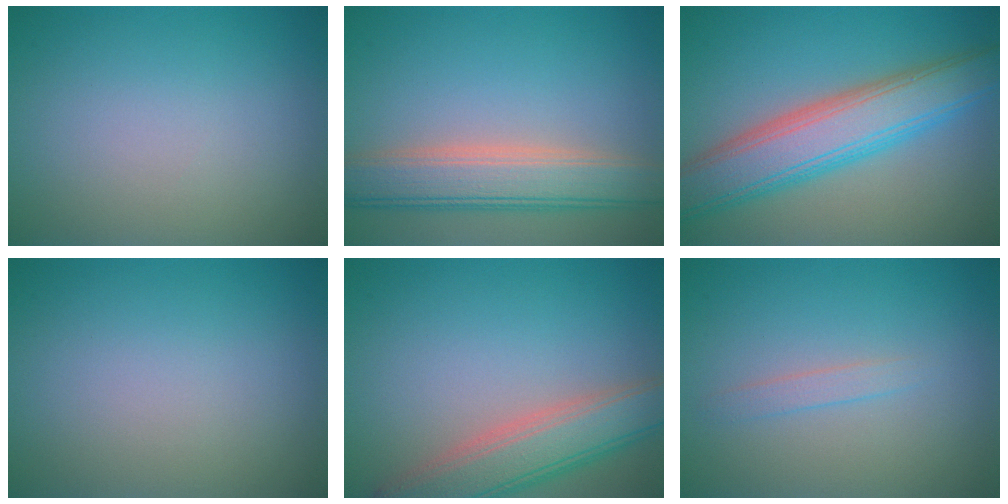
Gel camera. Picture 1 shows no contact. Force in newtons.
{"total": 6.0, "press": 5.9, "slide": 0.5}
{"total": 7.9, "press": 7.9, "slide": 0.2}
{"total": 0.0}
{"total": 6.1, "press": 6.1, "slide": 0.3}
{"total": 1.1, "press": 1.1, "slide": 0.0}